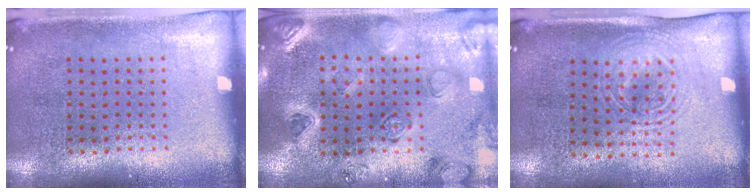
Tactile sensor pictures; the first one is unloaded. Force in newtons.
{"total": 2.3, "press": 2.3, "slide": 0.2}
{"total": 1.5, "press": 1.3, "slide": 0.7}